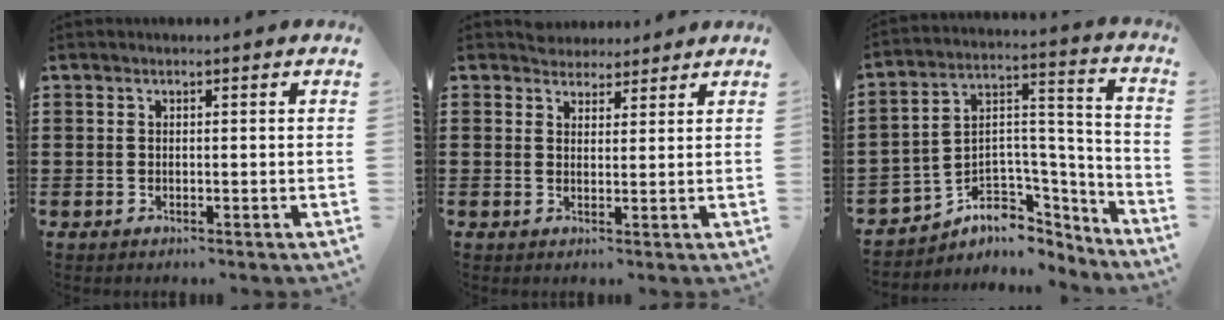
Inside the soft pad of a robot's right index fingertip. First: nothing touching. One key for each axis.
{"total": 2.8, "fx": 2.4, "fy": 1.4, "fz": -0.3, "tx": -0.003, "ty": 0.008, "tz": 0.048}
{"total": 5.1, "fx": -2.3, "fy": 4.5, "fz": 0.9, "tx": -0.033, "ty": -0.018, "tz": -0.037}